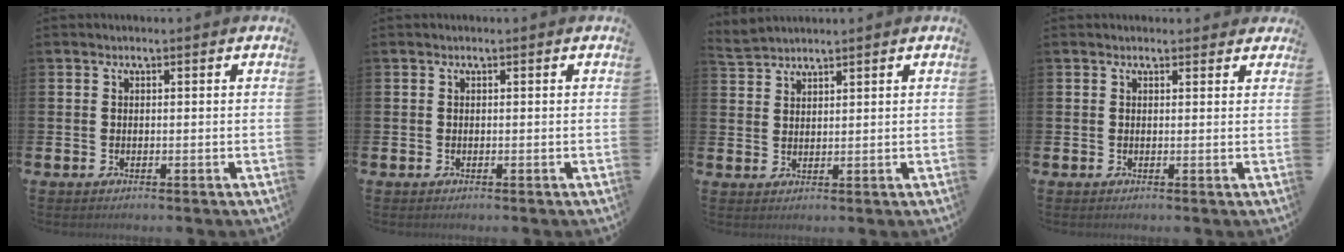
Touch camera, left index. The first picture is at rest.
{"total": 0.0}
{"total": 2.6, "force": [2.6, 0.2, -0.2], "torque": [-0.003, -0.009, 0.049]}
{"total": 0.9, "force": [0.8, 0.4, 0.1], "torque": [0.010, 0.001, 0.012]}